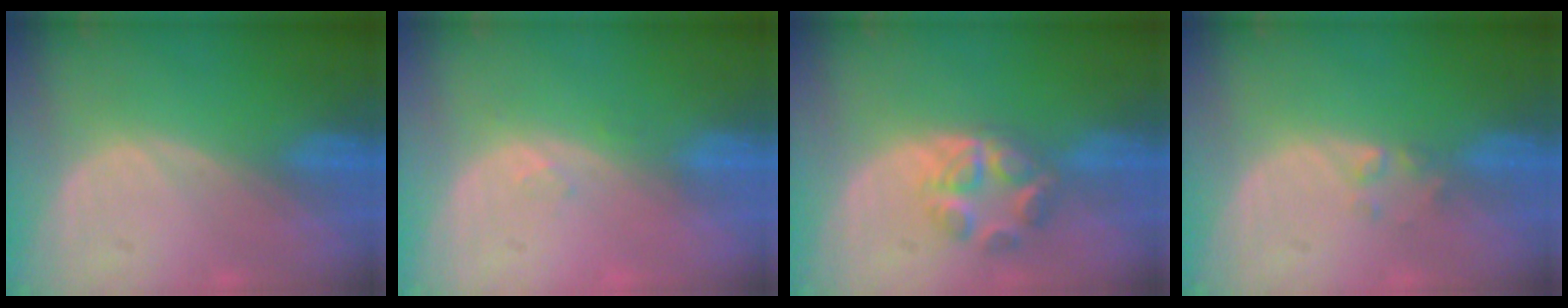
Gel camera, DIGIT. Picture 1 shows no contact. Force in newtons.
{"total": 1.1, "press": 1.0, "slide": 0.4}
{"total": 5.6, "press": 5.3, "slide": 1.7}
{"total": 1.4, "press": 1.3, "slide": 0.2}